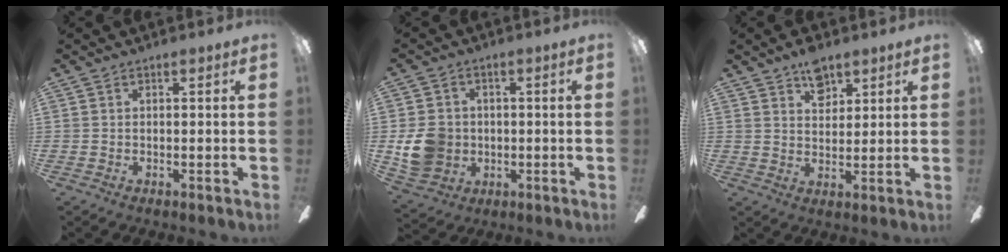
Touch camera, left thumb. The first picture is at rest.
{"total": 9.9, "force": [-0.6, 8.8, 4.3], "torque": [-0.095, 0.014, -0.008]}
{"total": 7.1, "force": [4.8, 4.1, 3.4], "torque": [-0.040, -0.017, 0.083]}